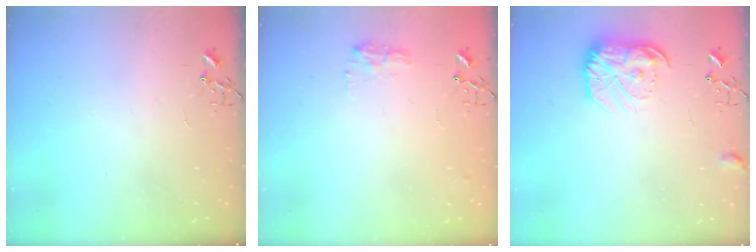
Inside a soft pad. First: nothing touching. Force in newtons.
{"total": 8.5, "press": 8.4, "slide": 0.3}
{"total": 14.7, "press": 14.7, "slide": 0.8}